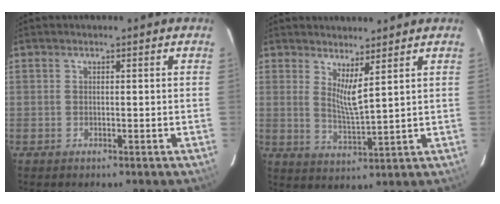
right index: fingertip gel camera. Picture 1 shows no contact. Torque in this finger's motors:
{"motor_torque": [-0.10, 0.11, 0.02, 0.01]}